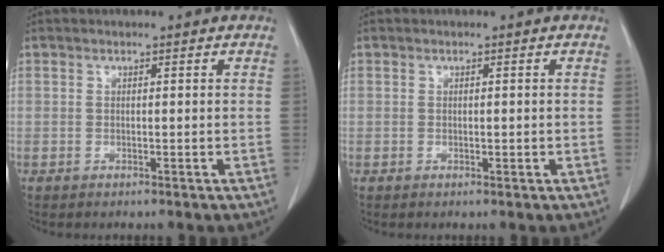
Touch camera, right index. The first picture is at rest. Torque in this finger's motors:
{"motor_torque": [-0.27, 0.33, -0.11, -0.01]}